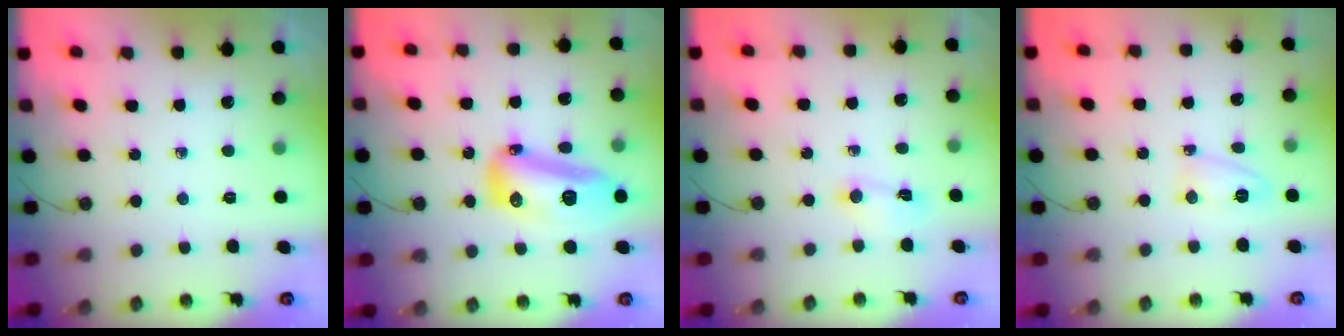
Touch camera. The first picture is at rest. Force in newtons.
{"total": 15.9, "press": 15.8, "slide": 1.6}
{"total": 5.0, "press": 5.0, "slide": 0.5}
{"total": 3.9, "press": 3.8, "slide": 0.8}